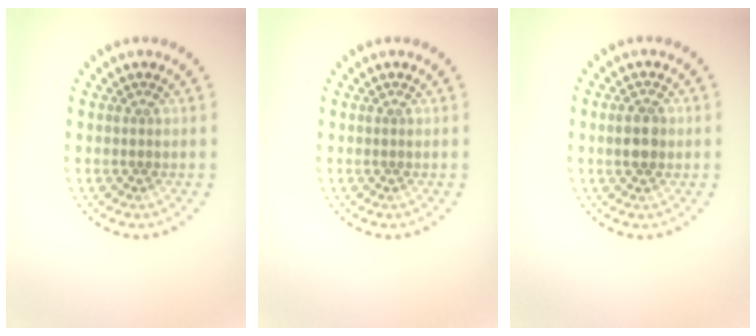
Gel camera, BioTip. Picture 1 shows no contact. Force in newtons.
{"total": 0.0}
{"total": 2.8, "press": 2.8, "slide": 0.1}